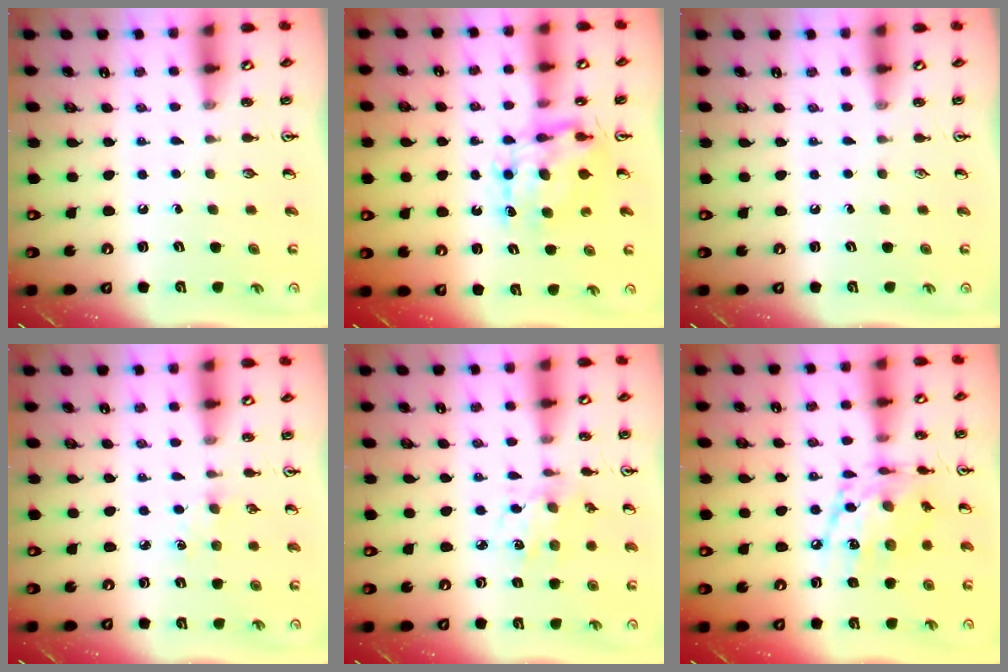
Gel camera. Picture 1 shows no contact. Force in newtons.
{"total": 8.1, "press": 8.0, "slide": 0.6}
{"total": 0.0}
{"total": 2.7, "press": 2.7, "slide": 0.4}
{"total": 3.1, "press": 3.0, "slide": 1.0}
{"total": 13.8, "press": 13.7, "slide": 1.0}